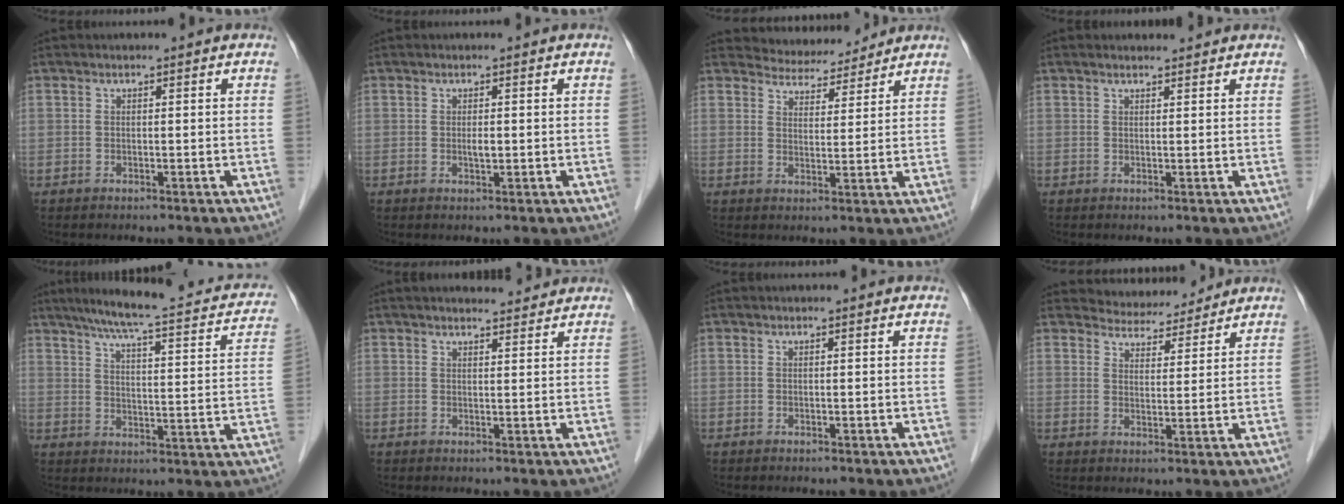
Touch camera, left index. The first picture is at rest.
{"total": 1.0, "force": [-0.1, 0.3, 0.9], "torque": [-0.018, -0.005, -0.001]}
{"total": 5.9, "force": [5.8, 1.4, 0.0], "torque": [-0.003, 0.006, 0.087]}
{"total": 1.3, "force": [1.3, 0.1, 0.3], "torque": [-0.008, 0.007, 0.023]}
{"total": 21.6, "force": [17.7, 3.6, 11.8], "torque": [-0.166, 0.005, 0.211]}
{"total": 5.1, "force": [4.7, 1.0, 1.6], "torque": [-0.021, 0.013, 0.060]}
{"total": 0.0}
{"total": 5.6, "force": [5.4, 1.2, -0.1], "torque": [-0.002, 0.007, 0.081]}